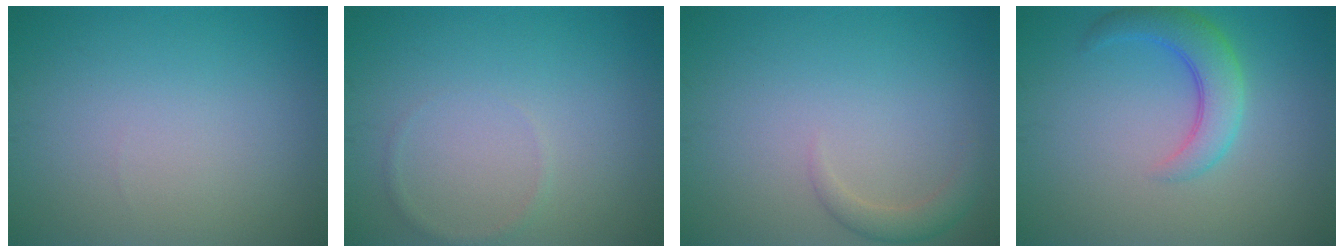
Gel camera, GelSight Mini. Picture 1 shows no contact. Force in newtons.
{"total": 0.7, "press": 0.7, "slide": 0.0}
{"total": 1.7, "press": 1.7, "slide": 0.1}
{"total": 4.0, "press": 3.9, "slide": 0.2}